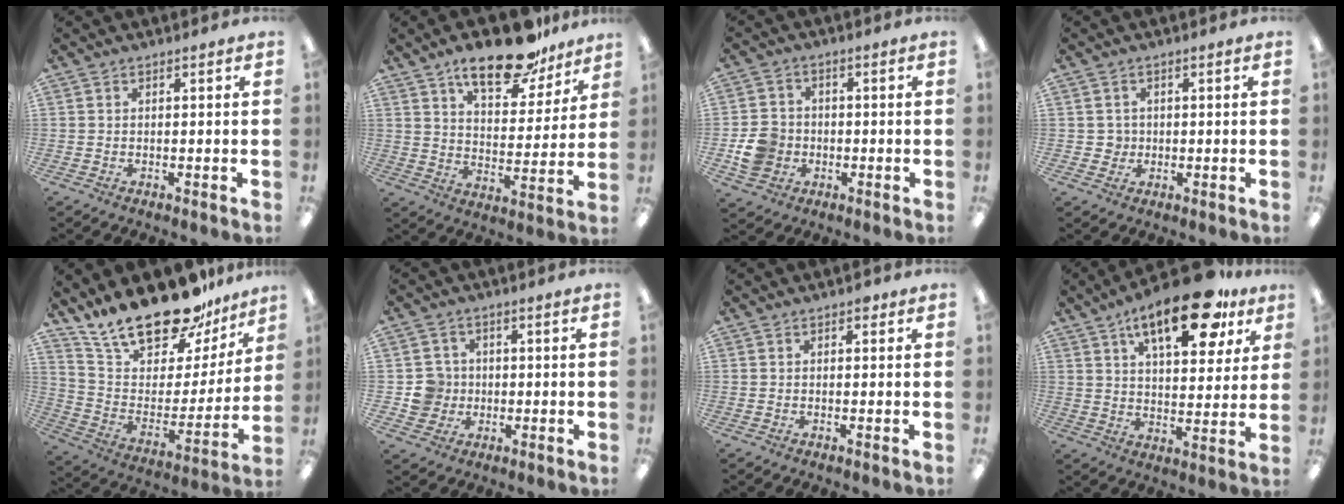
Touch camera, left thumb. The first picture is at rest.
{"total": 17.2, "force": [12.6, 6.7, 9.6], "torque": [-0.142, -0.069, 0.213]}
{"total": 7.4, "force": [-1.8, 6.5, 2.9], "torque": [-0.055, 0.011, -0.030]}
{"total": 2.3, "force": [0.1, 2.3, 0.2], "torque": [-0.001, 0.002, -0.003]}
{"total": 22.1, "force": [18.6, 7.9, 8.9], "torque": [-0.153, -0.134, 0.328]}
{"total": 6.2, "force": [-0.5, 6.1, 1.0], "torque": [-0.022, 0.010, -0.006]}
{"total": 0.9, "force": [0.5, 0.5, 0.5], "torque": [-0.003, 0.000, 0.006]}
{"total": 19.3, "force": [11.2, 7.8, 13.7], "torque": [-0.194, -0.050, 0.175]}